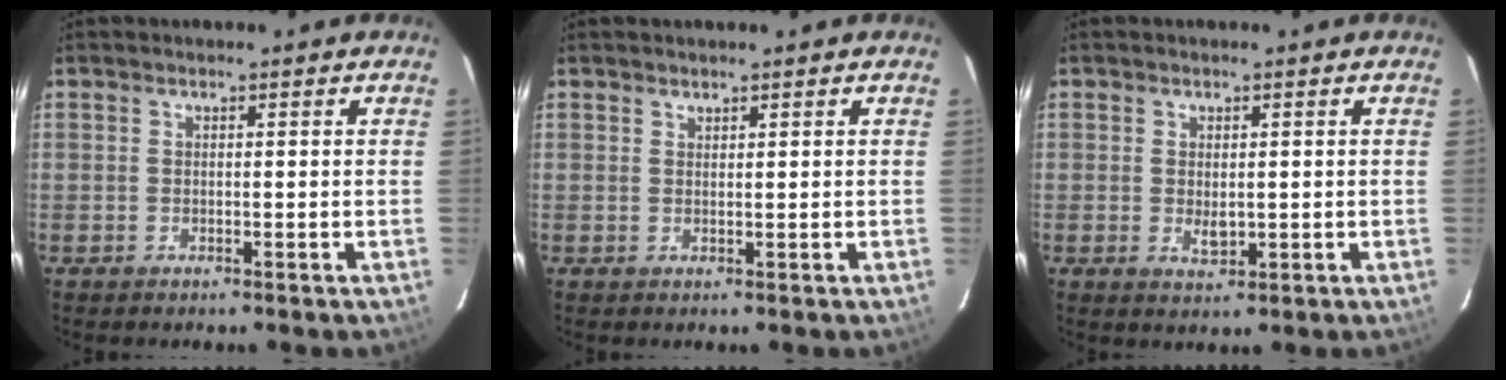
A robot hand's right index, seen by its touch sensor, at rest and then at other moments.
{"total": 0.7, "force": [0.7, 0.1, 0.1], "torque": [-0.003, 0.001, 0.013]}
{"total": 2.6, "force": [0.0, 1.7, 2.0], "torque": [-0.033, -0.004, 0.004]}